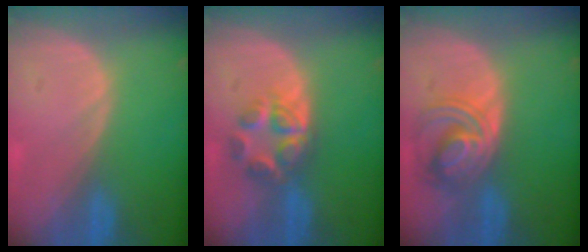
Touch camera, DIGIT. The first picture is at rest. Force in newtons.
{"total": 5.9, "press": 5.4, "slide": 2.2}
{"total": 6.4, "press": 6.3, "slide": 0.7}